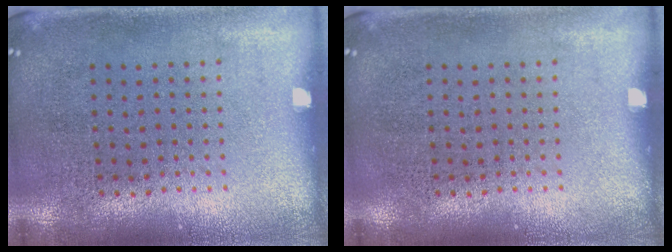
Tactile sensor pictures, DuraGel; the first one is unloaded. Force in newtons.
{"total": 0.0}